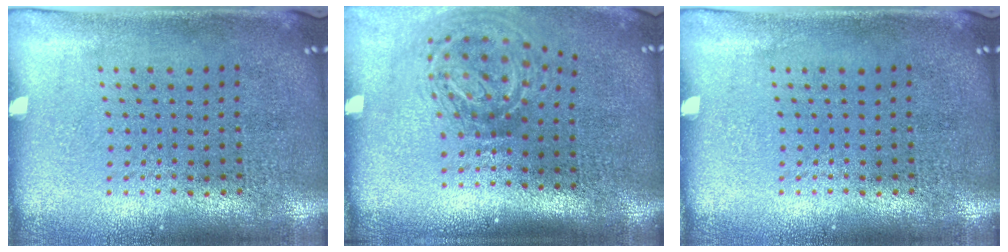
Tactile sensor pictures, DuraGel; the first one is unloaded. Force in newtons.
{"total": 2.1, "press": 1.2, "slide": 1.6}
{"total": 0.0}